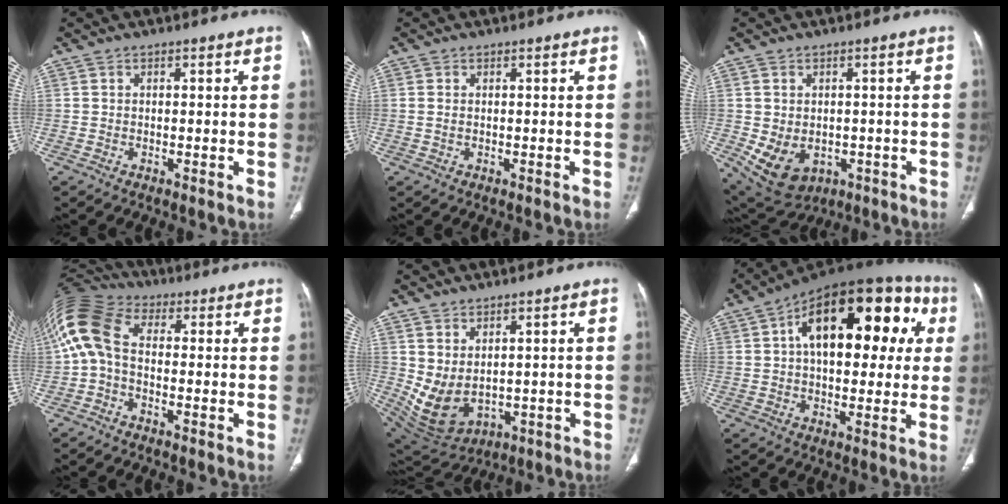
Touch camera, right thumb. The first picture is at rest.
{"total": 0.8, "force": [0.1, 0.5, 0.7], "torque": [-0.020, 0.003, 0.005]}
{"total": 10.8, "force": [-3.0, 8.1, 6.5], "torque": [-0.104, 0.007, -0.021]}
{"total": 12.6, "force": [0.2, 8.0, 9.7], "torque": [-0.214, 0.037, -0.007]}
{"total": 8.9, "force": [0.9, 5.6, 6.9], "torque": [-0.122, -0.013, 0.050]}
{"total": 24.8, "force": [6.3, 12.6, 20.5], "torque": [-0.264, 0.041, 0.086]}